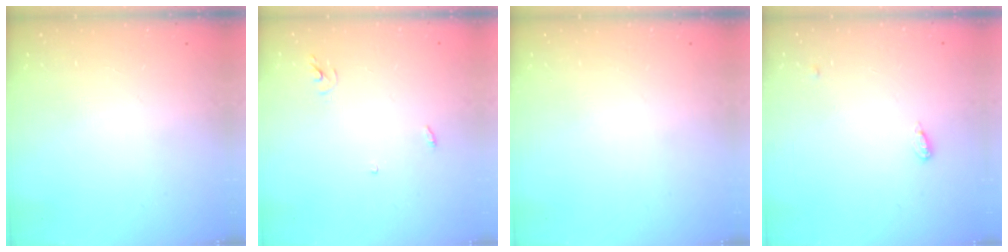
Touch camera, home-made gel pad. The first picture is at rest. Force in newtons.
{"total": 3.0, "press": 3.0, "slide": 0.2}
{"total": 0.0}
{"total": 3.6, "press": 3.5, "slide": 0.7}